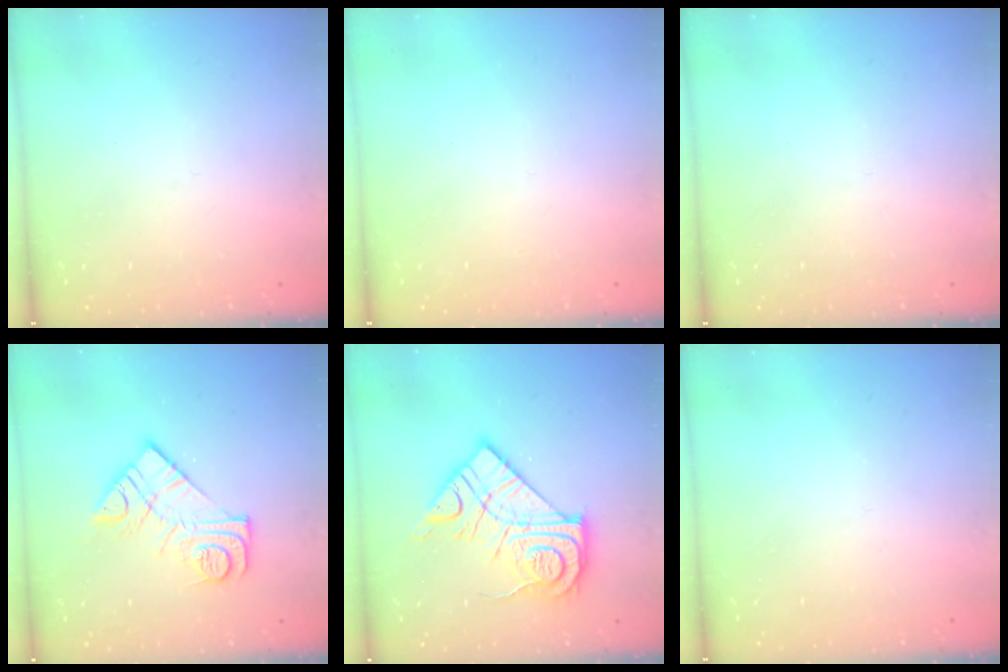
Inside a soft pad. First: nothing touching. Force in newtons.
{"total": 1.5, "press": 1.5, "slide": 0.1}
{"total": 0.0}
{"total": 13.2, "press": 13.2, "slide": 0.9}
{"total": 18.2, "press": 18.1, "slide": 1.2}
{"total": 0.0}